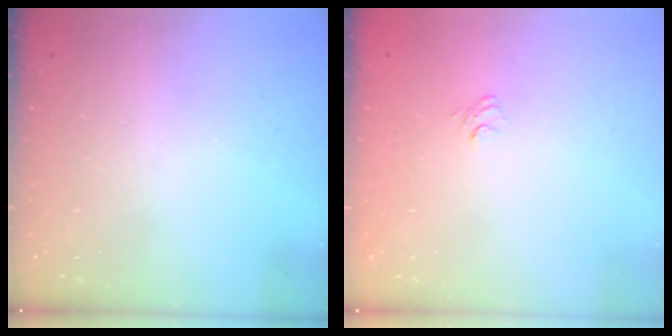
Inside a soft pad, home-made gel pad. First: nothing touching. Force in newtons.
{"total": 3.9, "press": 3.7, "slide": 1.3}